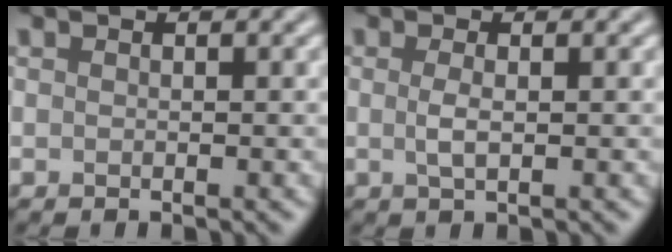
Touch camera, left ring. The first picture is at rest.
{"total": 1.5, "force": [0.1, 0.4, 1.4], "torque": [-0.029, 0.001, 0.000]}